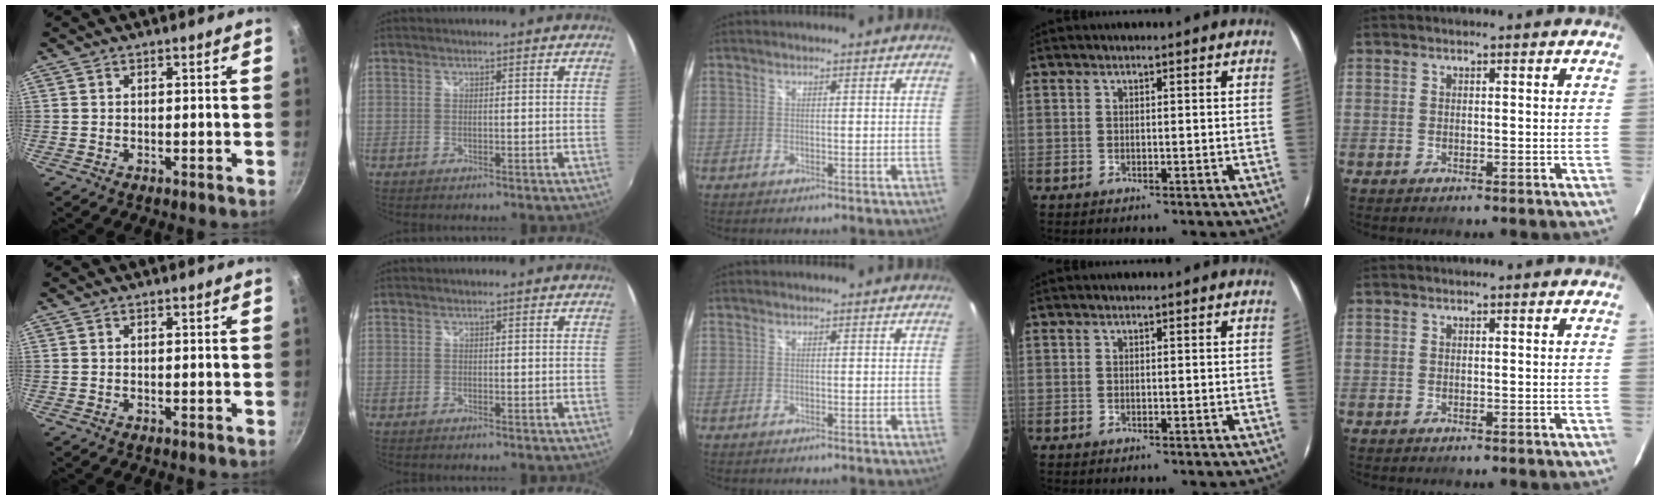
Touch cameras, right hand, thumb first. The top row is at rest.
{}